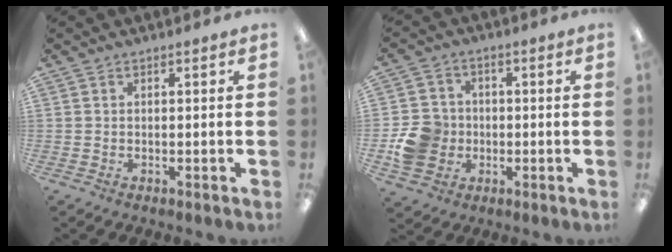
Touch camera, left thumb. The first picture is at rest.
{"total": 9.6, "force": [-1.5, 9.0, 3.1], "torque": [-0.062, 0.017, -0.020]}